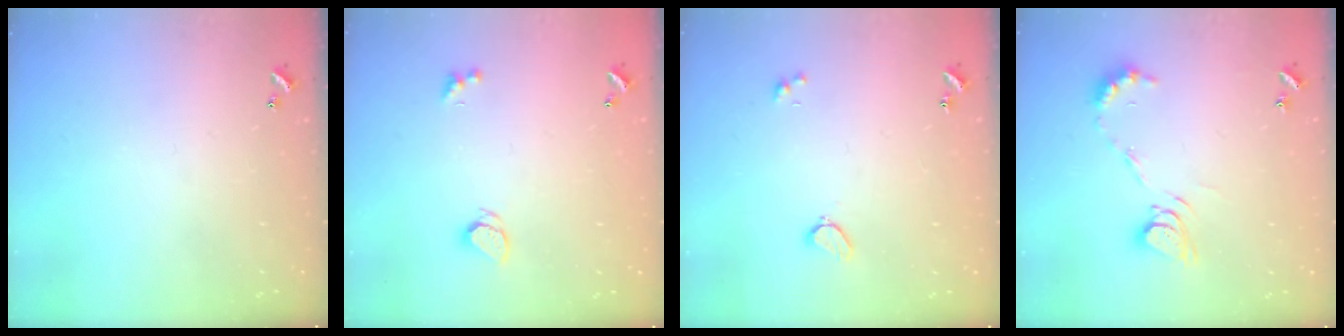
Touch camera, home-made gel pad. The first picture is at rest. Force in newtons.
{"total": 1.7, "press": 1.7, "slide": 0.2}
{"total": 2.8, "press": 2.7, "slide": 0.6}
{"total": 8.2, "press": 8.2, "slide": 0.7}